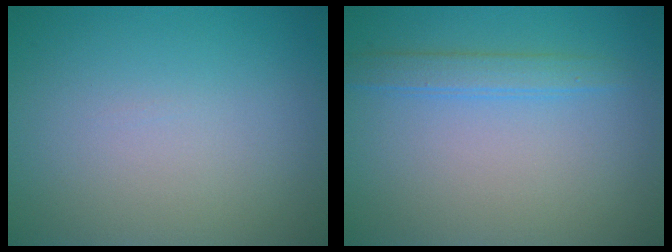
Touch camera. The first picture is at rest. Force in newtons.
{"total": 1.9, "press": 1.9, "slide": 0.1}